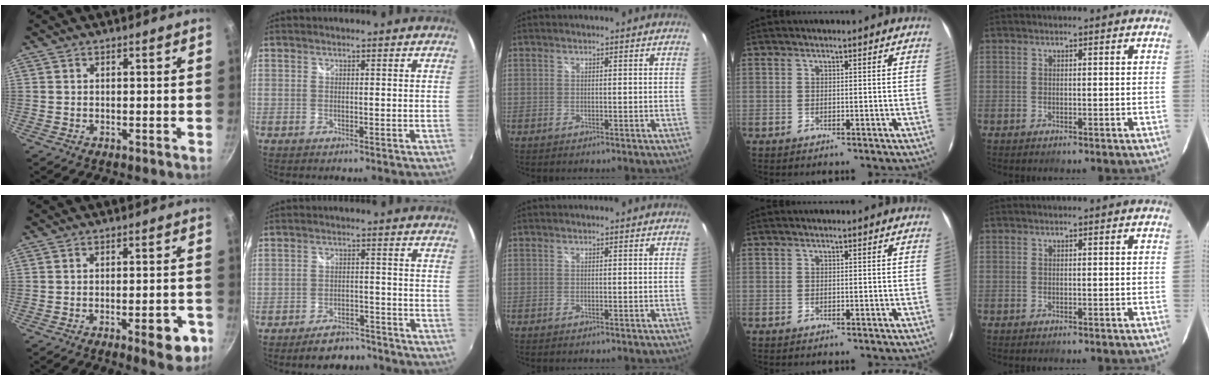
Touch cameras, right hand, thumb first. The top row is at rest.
{"thumb": {"total": 8.2, "force": [-3.8, 2.6, 6.8], "torque": [-0.065, 0.018, -0.044]}, "index": {"total": 7.6, "force": [-6.4, 3.2, 2.4], "torque": [-0.062, 0.014, -0.088]}}